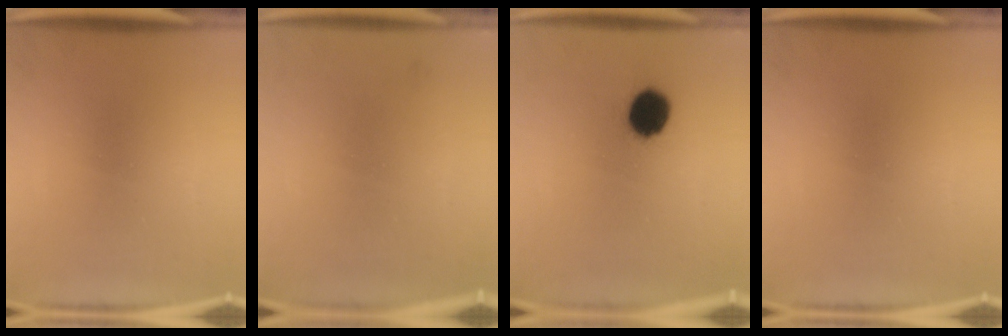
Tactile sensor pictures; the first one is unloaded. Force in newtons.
{"total": 1.1}
{"total": 9.9}
{"total": 0.0}